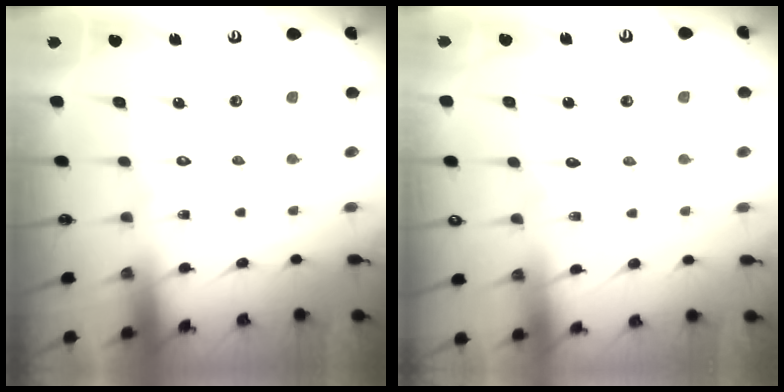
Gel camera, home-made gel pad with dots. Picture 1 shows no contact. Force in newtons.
{"total": 2.8, "press": 2.8, "slide": 0.3}